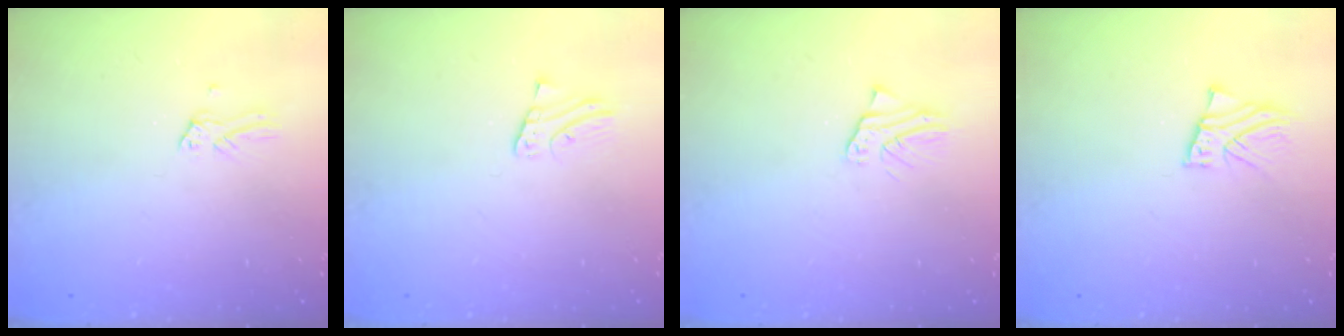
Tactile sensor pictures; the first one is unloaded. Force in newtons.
{"total": 1.4, "press": 1.4, "slide": 0.1}
{"total": 2.5, "press": 2.4, "slide": 0.3}
{"total": 2.9, "press": 2.9, "slide": 0.1}